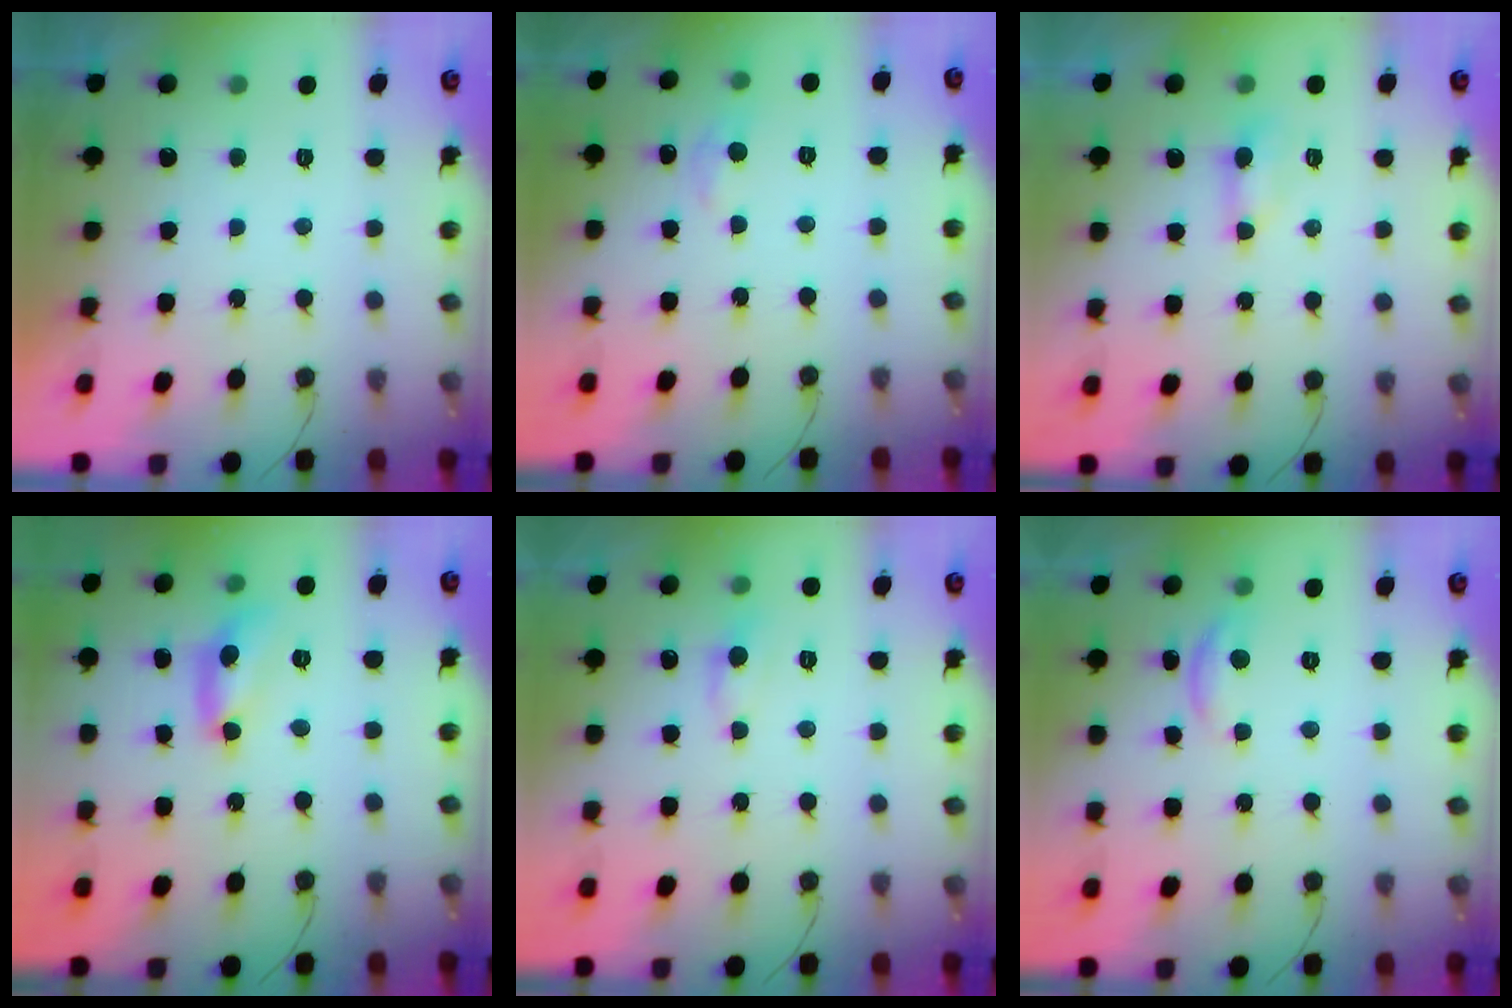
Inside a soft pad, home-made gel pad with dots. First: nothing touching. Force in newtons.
{"total": 5.7, "press": 5.6, "slide": 0.8}
{"total": 4.5, "press": 4.5, "slide": 0.8}
{"total": 11.2, "press": 11.2, "slide": 0.7}
{"total": 5.6, "press": 5.6, "slide": 0.6}
{"total": 6.2, "press": 6.2, "slide": 0.4}